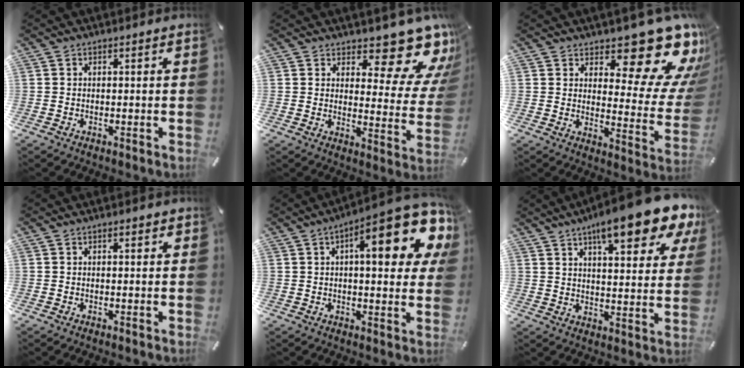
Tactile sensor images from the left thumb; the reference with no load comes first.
{"total": 14.0, "force": [10.1, 5.6, 8.0], "torque": [-0.088, -0.091, 0.167]}
{"total": 18.0, "force": [12.1, 7.4, 11.1], "torque": [-0.127, -0.108, 0.194]}
{"total": 0.8, "force": [0.3, 0.1, 0.7], "torque": [-0.014, 0.002, 0.005]}
{"total": 19.2, "force": [7.7, 6.3, 16.4], "torque": [-0.218, -0.039, 0.113]}
{"total": 17.0, "force": [11.7, 4.7, 11.3], "torque": [-0.169, -0.063, 0.188]}